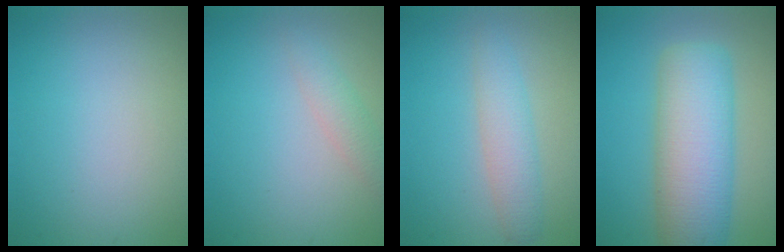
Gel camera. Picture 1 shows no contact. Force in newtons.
{"total": 1.8, "press": 1.8, "slide": 0.1}
{"total": 3.0, "press": 3.0, "slide": 0.1}
{"total": 9.3, "press": 9.3, "slide": 0.6}